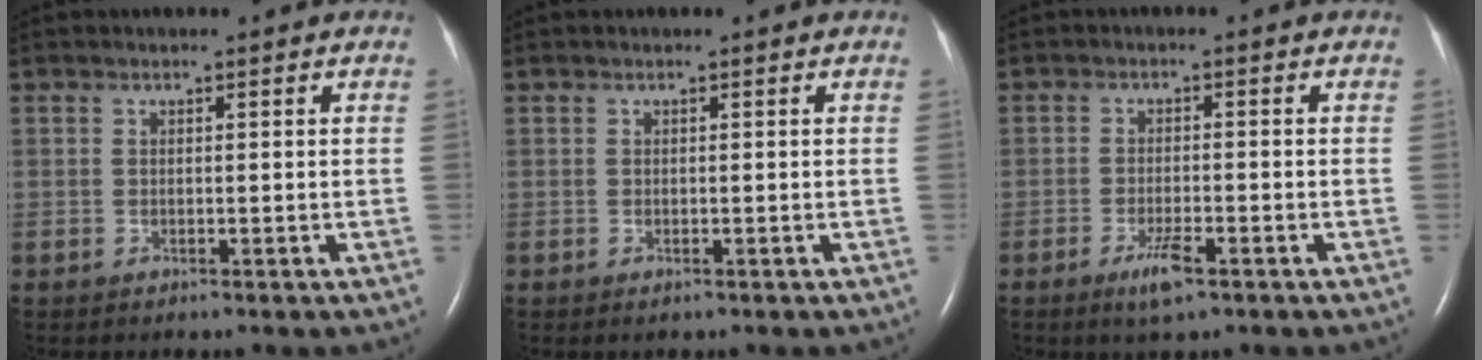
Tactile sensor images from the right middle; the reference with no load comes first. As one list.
[{"total": 0.0}, {"total": 3.9, "force": [-2.4, 0.6, 3.0], "torque": [-0.062, -0.005, -0.042]}]